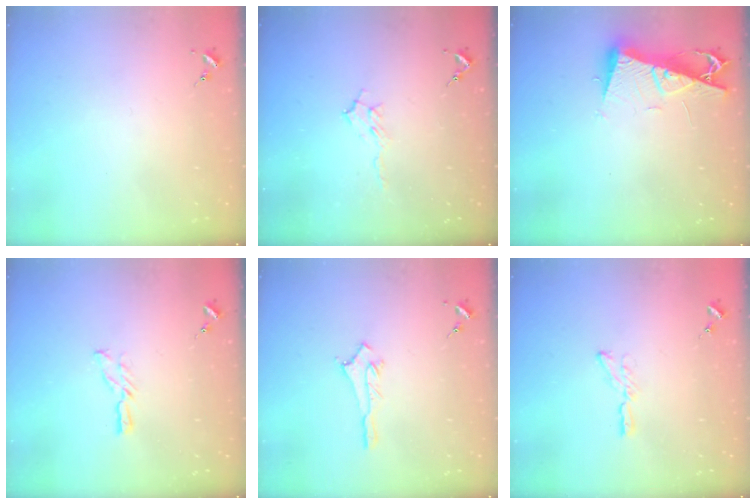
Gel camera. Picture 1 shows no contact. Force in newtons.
{"total": 5.6, "press": 5.6, "slide": 0.8}
{"total": 9.9, "press": 9.8, "slide": 1.1}
{"total": 5.8, "press": 5.8, "slide": 0.4}
{"total": 3.0, "press": 2.9, "slide": 0.3}
{"total": 5.6, "press": 5.6, "slide": 0.4}